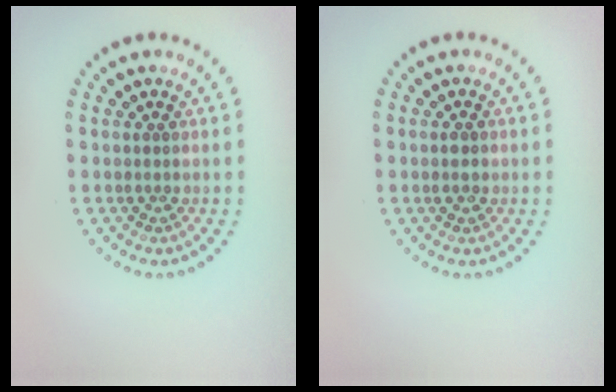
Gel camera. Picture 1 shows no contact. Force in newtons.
{"total": 1.3, "press": 1.3, "slide": 0.2}